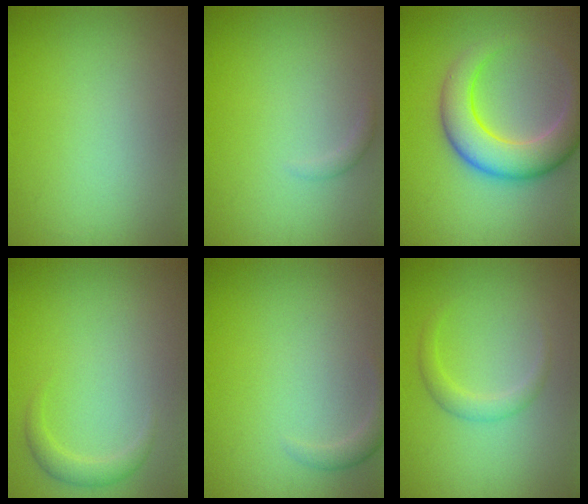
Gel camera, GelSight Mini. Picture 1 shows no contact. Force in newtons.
{"total": 0.7, "press": 0.7, "slide": 0.1}
{"total": 6.9, "press": 6.9, "slide": 0.2}
{"total": 1.6, "press": 1.6, "slide": 0.1}
{"total": 1.4, "press": 1.4, "slide": 0.1}
{"total": 1.7, "press": 1.7, "slide": 0.0}